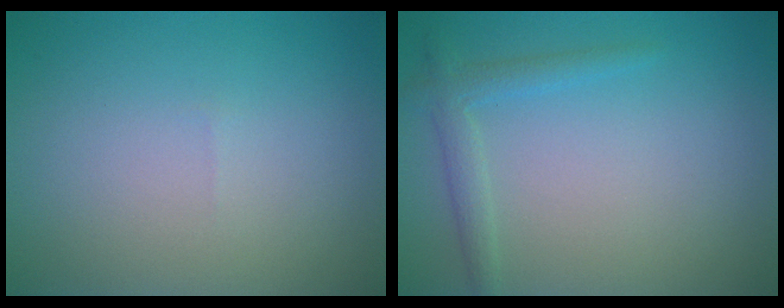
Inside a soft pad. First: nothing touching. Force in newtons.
{"total": 1.2, "press": 1.2, "slide": 0.1}